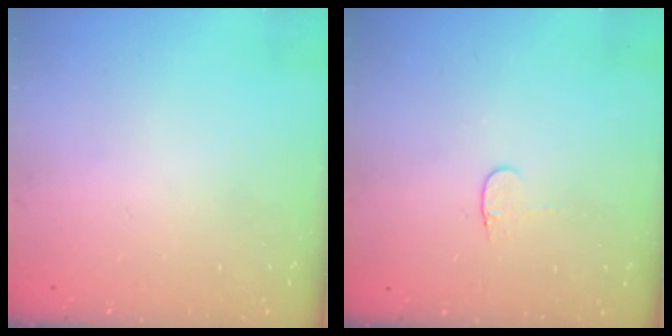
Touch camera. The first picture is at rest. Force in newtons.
{"total": 3.2, "press": 3.1, "slide": 0.4}